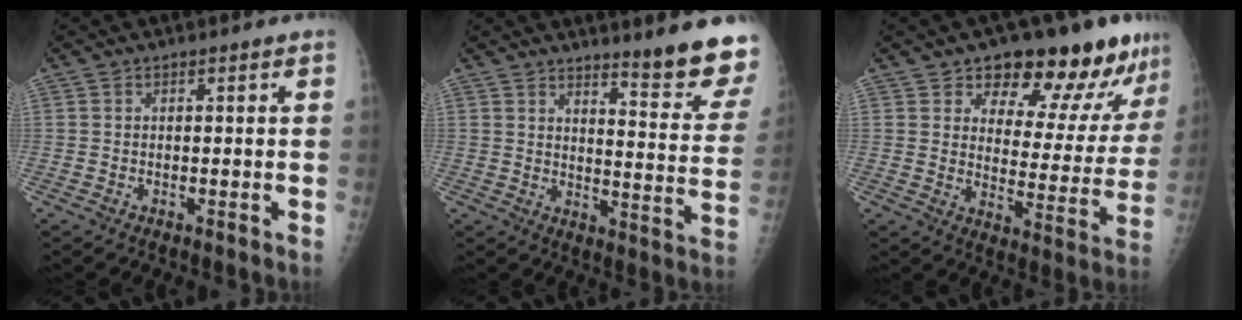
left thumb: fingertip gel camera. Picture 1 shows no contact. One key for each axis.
{"total": 13.4, "fx": 11.3, "fy": 1.1, "fz": 7.0, "tx": -0.067, "ty": -0.108, "tz": 0.140}
{"total": 17.1, "fx": 12.4, "fy": 7.2, "fz": 9.3, "tx": -0.065, "ty": -0.078, "tz": 0.167}